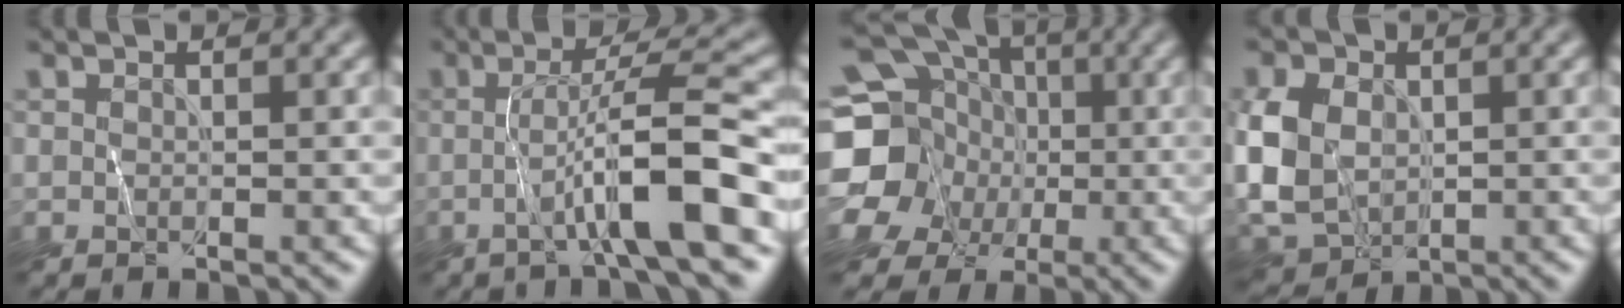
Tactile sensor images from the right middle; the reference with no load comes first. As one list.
[{"total": 7.6, "force": [-2.0, 0.8, 7.2], "torque": [-0.115, 0.013, -0.039]}, {"total": 18.5, "force": [0.1, 17.3, 6.6], "torque": [-0.177, -0.002, -0.039]}, {"total": 7.9, "force": [0.1, 5.9, 5.3], "torque": [-0.131, -0.001, -0.009]}]